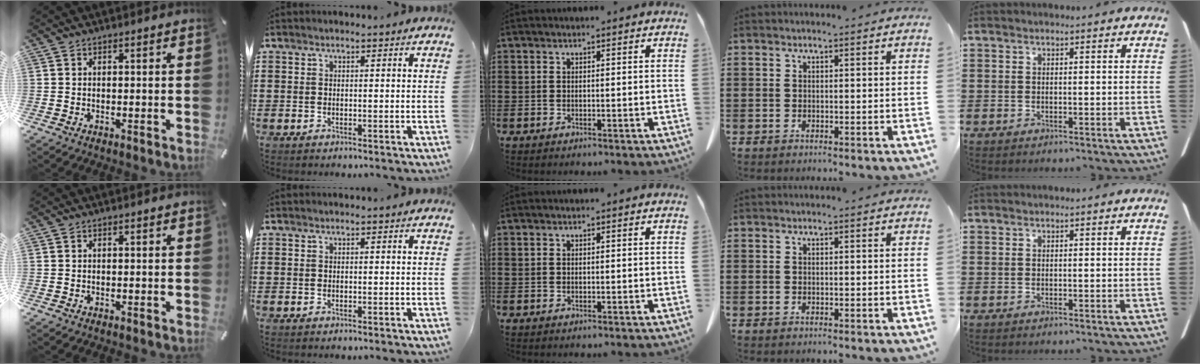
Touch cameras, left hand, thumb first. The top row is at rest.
{}